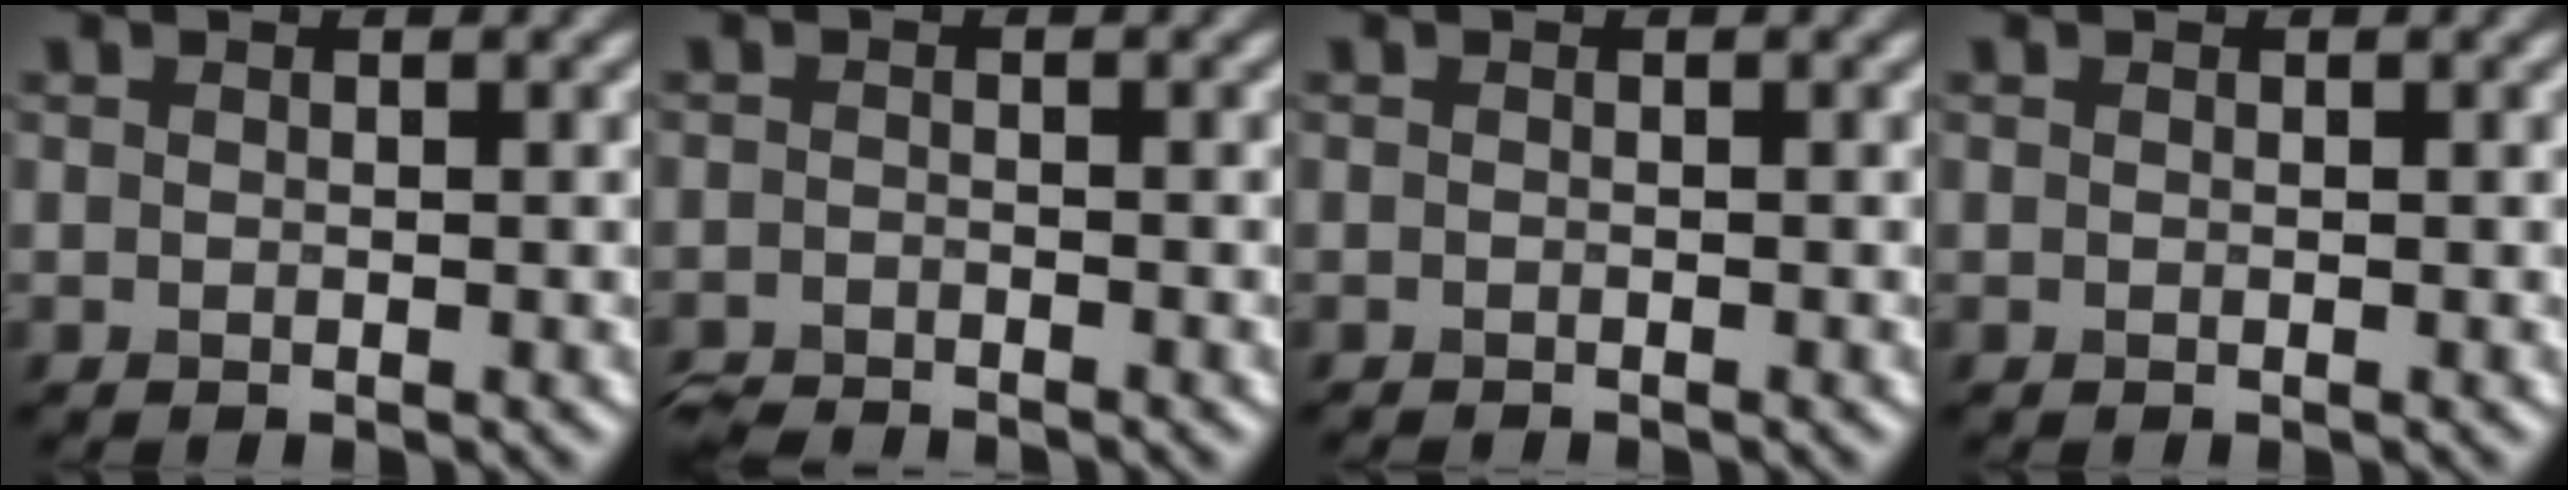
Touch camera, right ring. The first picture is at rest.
{"total": 2.8, "force": [-2.8, 0.2, 0.5], "torque": [-0.012, -0.015, -0.054]}
{"total": 0.9, "force": [-0.8, 0.1, 0.1], "torque": [0.002, -0.006, -0.013]}
{"total": 0.0}